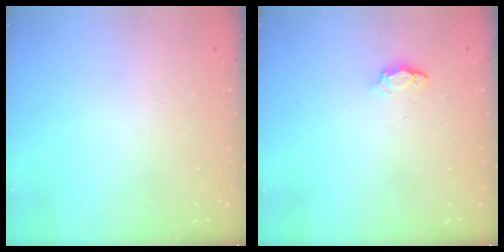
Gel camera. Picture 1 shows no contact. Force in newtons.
{"total": 3.7, "press": 3.7, "slide": 0.6}